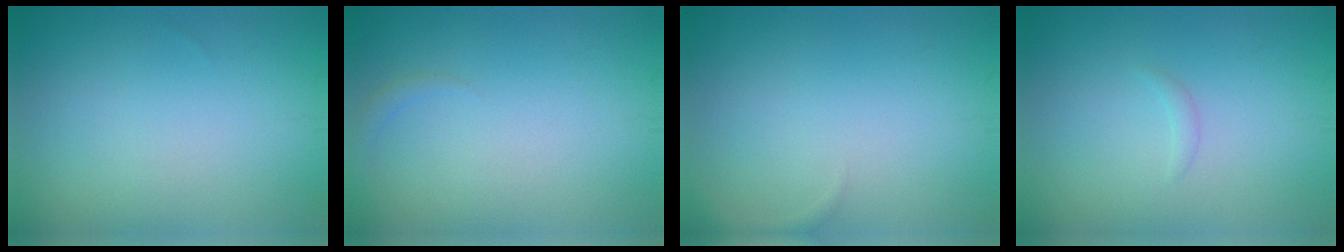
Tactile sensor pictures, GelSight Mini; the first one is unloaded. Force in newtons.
{"total": 0.8, "press": 0.8, "slide": 0.1}
{"total": 0.7, "press": 0.7, "slide": 0.1}
{"total": 0.5, "press": 0.5, "slide": 0.1}